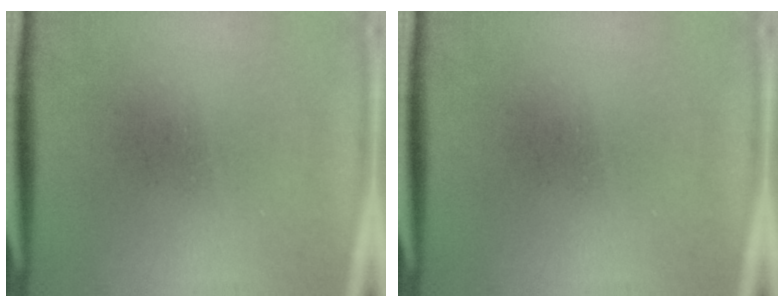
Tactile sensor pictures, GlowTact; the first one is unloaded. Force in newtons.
{"total": 0.0}